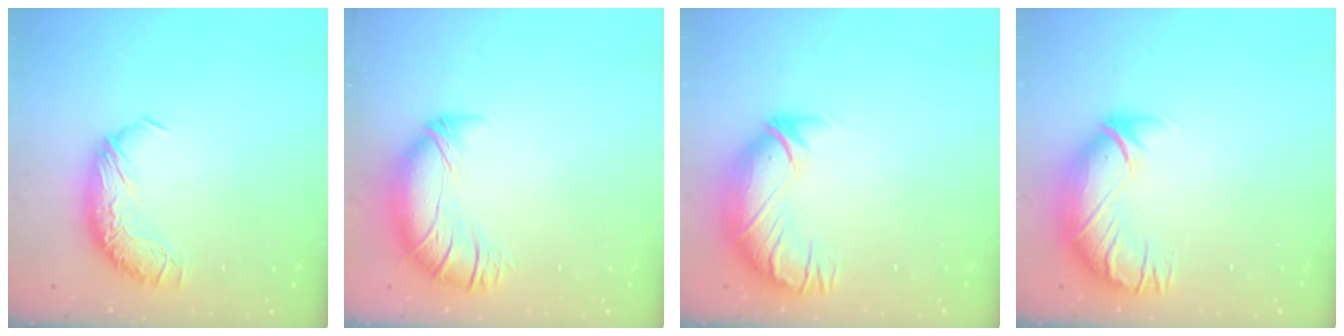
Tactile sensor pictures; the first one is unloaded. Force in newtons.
{"total": 2.8, "press": 0.9, "slide": 2.6}
{"total": 2.9, "press": 0.4, "slide": 2.9}
{"total": 3.0, "press": 0.3, "slide": 3.0}